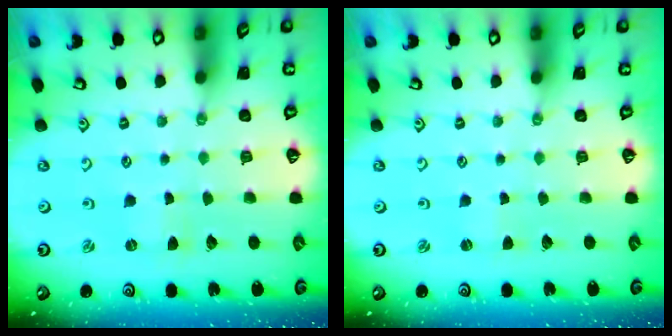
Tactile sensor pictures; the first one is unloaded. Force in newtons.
{"total": 1.1, "press": 1.1, "slide": 0.3}